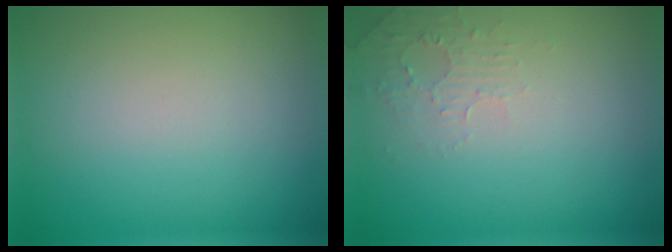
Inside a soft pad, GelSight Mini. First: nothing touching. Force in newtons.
{"total": 1.6, "press": 1.6, "slide": 0.4}